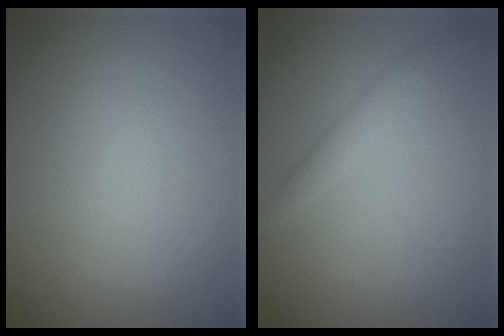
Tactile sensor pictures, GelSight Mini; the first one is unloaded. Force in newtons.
{"total": 1.7, "press": 1.7, "slide": 0.1}